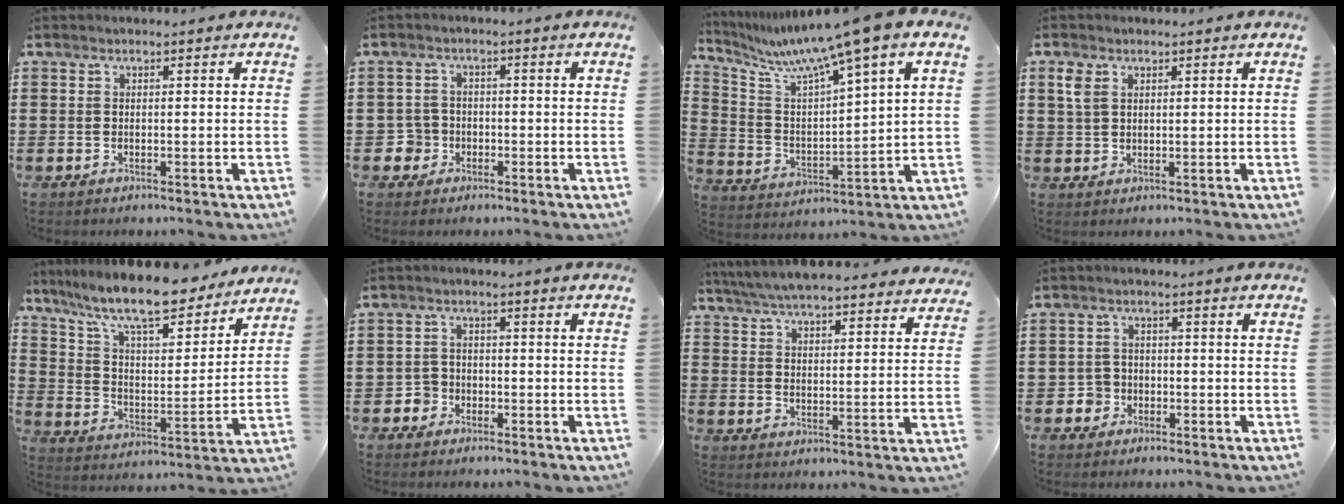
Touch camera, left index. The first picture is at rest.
{"total": 3.2, "force": [-1.3, 2.9, 0.6], "torque": [-0.030, -0.001, -0.031]}
{"total": 8.4, "force": [6.5, -0.9, 5.3], "torque": [-0.131, -0.048, 0.096]}
{"total": 2.7, "force": [1.3, 1.8, 1.6], "torque": [-0.040, 0.007, 0.024]}
{"total": 11.7, "force": [10.2, 1.4, 5.4], "torque": [-0.138, -0.064, 0.176]}
{"total": 2.4, "force": [-1.5, 1.9, 0.3], "torque": [-0.015, 0.004, -0.034]}
{"total": 5.9, "force": [5.8, 0.0, 1.3], "torque": [-0.048, -0.029, 0.103]}
{"total": 2.8, "force": [-1.3, 2.4, 0.6], "torque": [-0.027, 0.000, -0.031]}